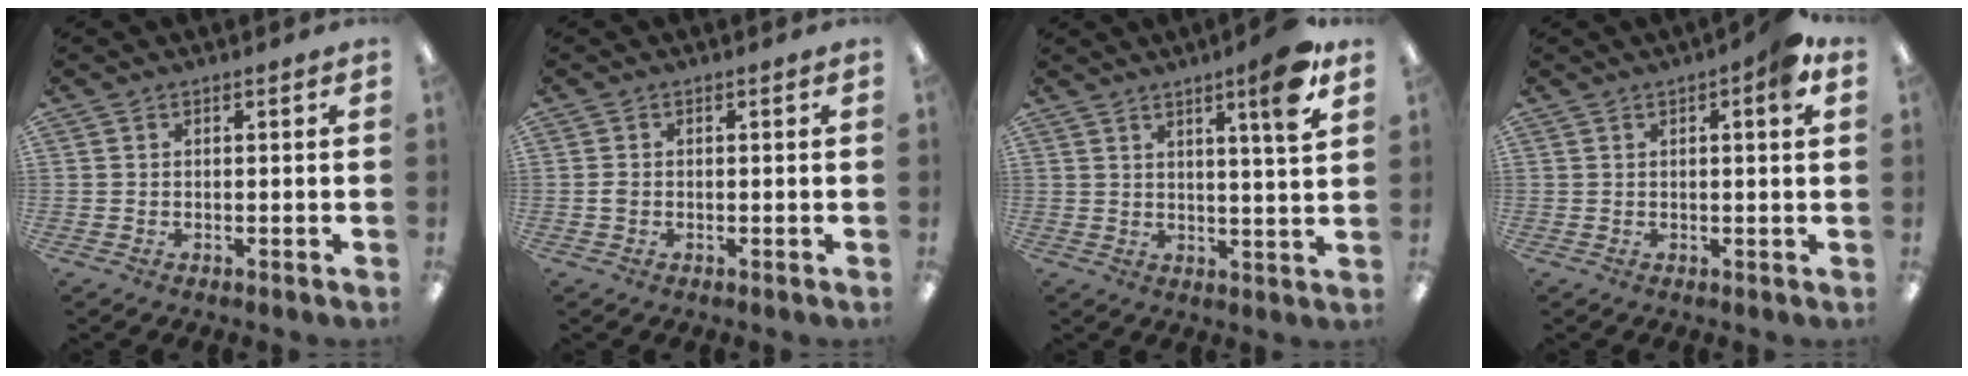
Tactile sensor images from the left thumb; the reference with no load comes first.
{"total": 1.1, "force": [-0.1, 0.8, 0.7], "torque": [-0.014, 0.003, -0.003]}
{"total": 8.8, "force": [5.5, 0.6, 6.8], "torque": [-0.104, -0.025, 0.082]}
{"total": 5.0, "force": [2.2, 1.1, 4.4], "torque": [-0.065, -0.003, 0.032]}